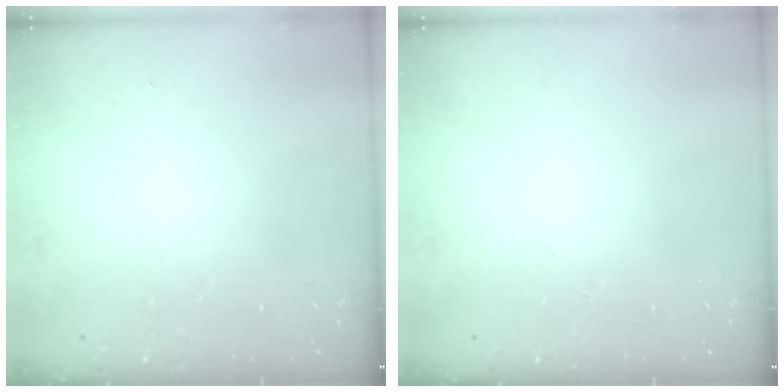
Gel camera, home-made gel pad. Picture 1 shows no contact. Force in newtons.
{"total": 0.0}